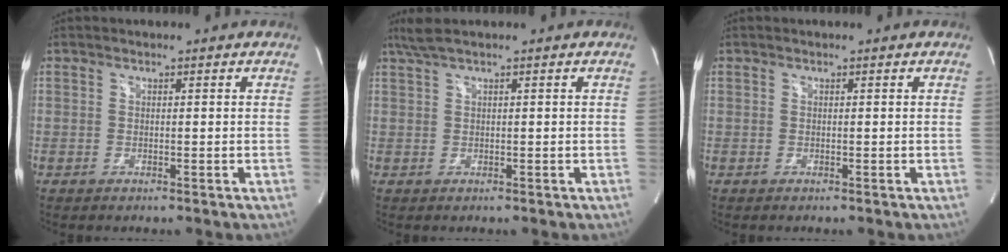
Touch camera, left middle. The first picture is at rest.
{"total": 2.7, "force": [1.9, -0.2, 1.8], "torque": [-0.050, 0.022, 0.044]}
{"total": 0.0}